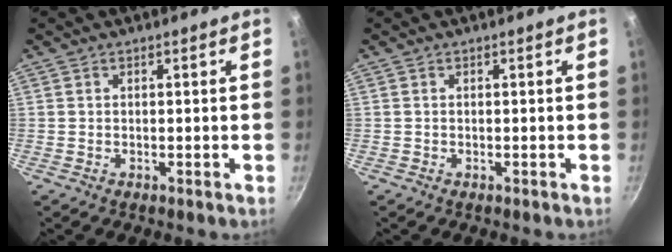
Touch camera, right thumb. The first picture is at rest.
{"total": 0.0}